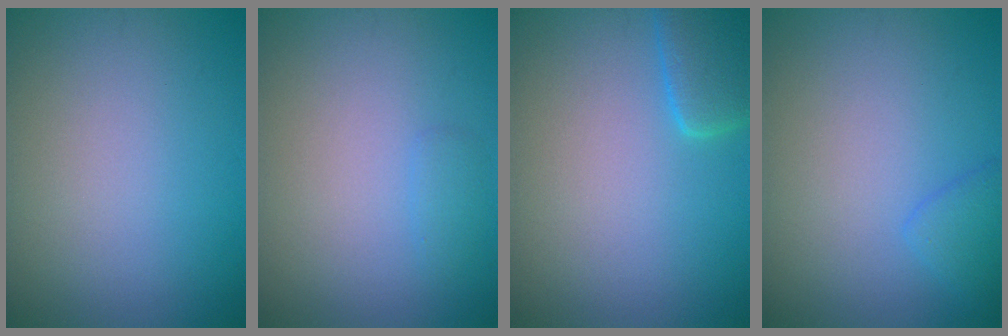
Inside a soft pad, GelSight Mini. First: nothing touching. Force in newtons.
{"total": 0.8, "press": 0.8, "slide": 0.1}
{"total": 3.9, "press": 3.9, "slide": 0.4}
{"total": 1.5, "press": 1.5, "slide": 0.1}